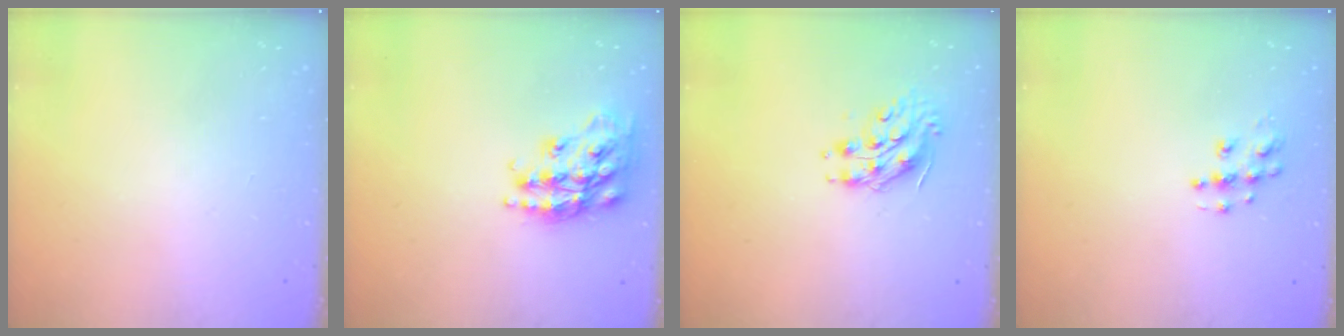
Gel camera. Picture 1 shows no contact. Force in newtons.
{"total": 18.2, "press": 18.1, "slide": 1.1}
{"total": 8.9, "press": 8.9, "slide": 0.7}
{"total": 7.9, "press": 7.9, "slide": 0.4}